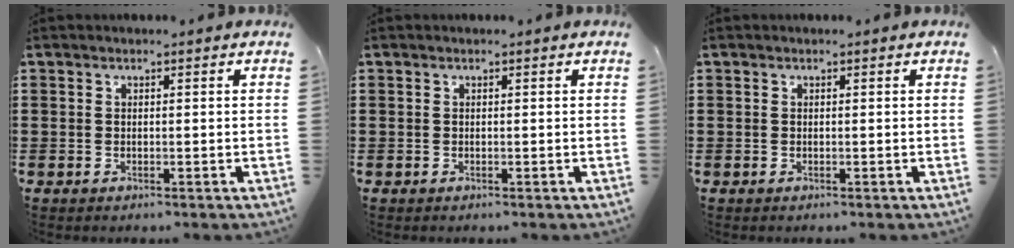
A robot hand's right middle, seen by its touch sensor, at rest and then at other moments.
{"total": 0.0}
{"total": 0.0}